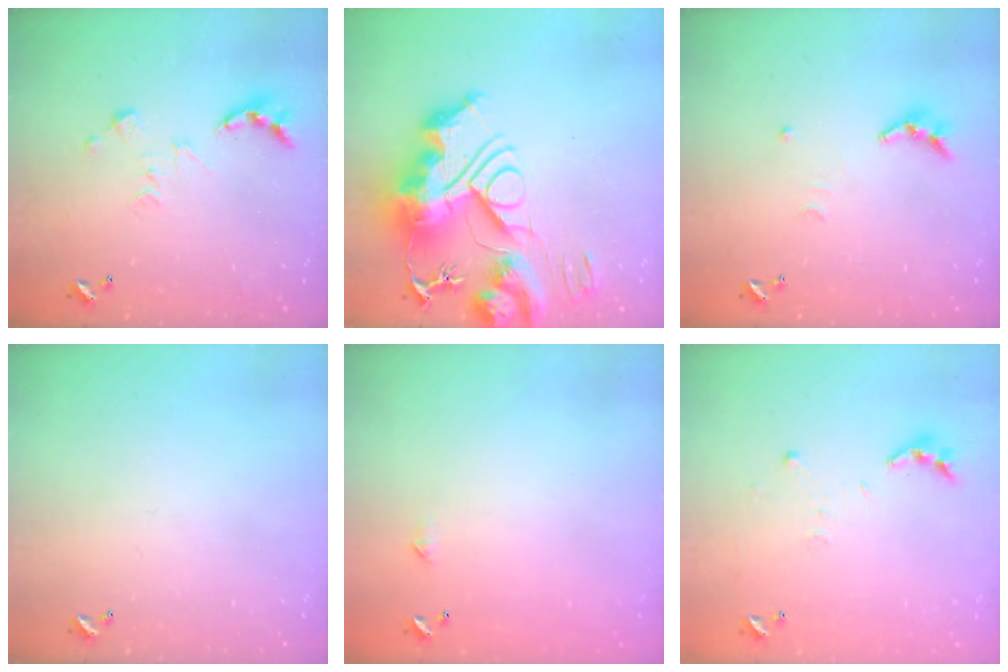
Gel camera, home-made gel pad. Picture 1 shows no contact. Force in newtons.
{"total": 0.5, "press": 0.5, "slide": 0.0}
{"total": 7.9, "press": 7.9, "slide": 0.2}
{"total": 0.0}
{"total": 2.3, "press": 2.3, "slide": 0.4}
{"total": 6.3, "press": 6.3, "slide": 0.6}